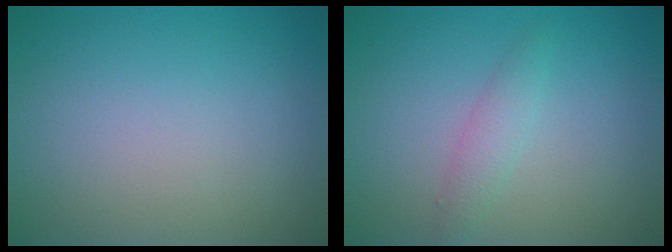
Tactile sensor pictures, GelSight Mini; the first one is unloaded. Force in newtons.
{"total": 1.6, "press": 1.6, "slide": 0.0}